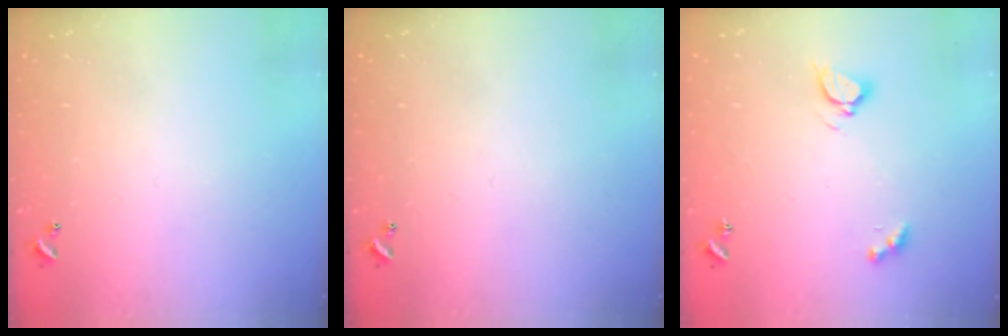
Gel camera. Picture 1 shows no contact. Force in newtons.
{"total": 0.0}
{"total": 3.4, "press": 3.4, "slide": 0.3}